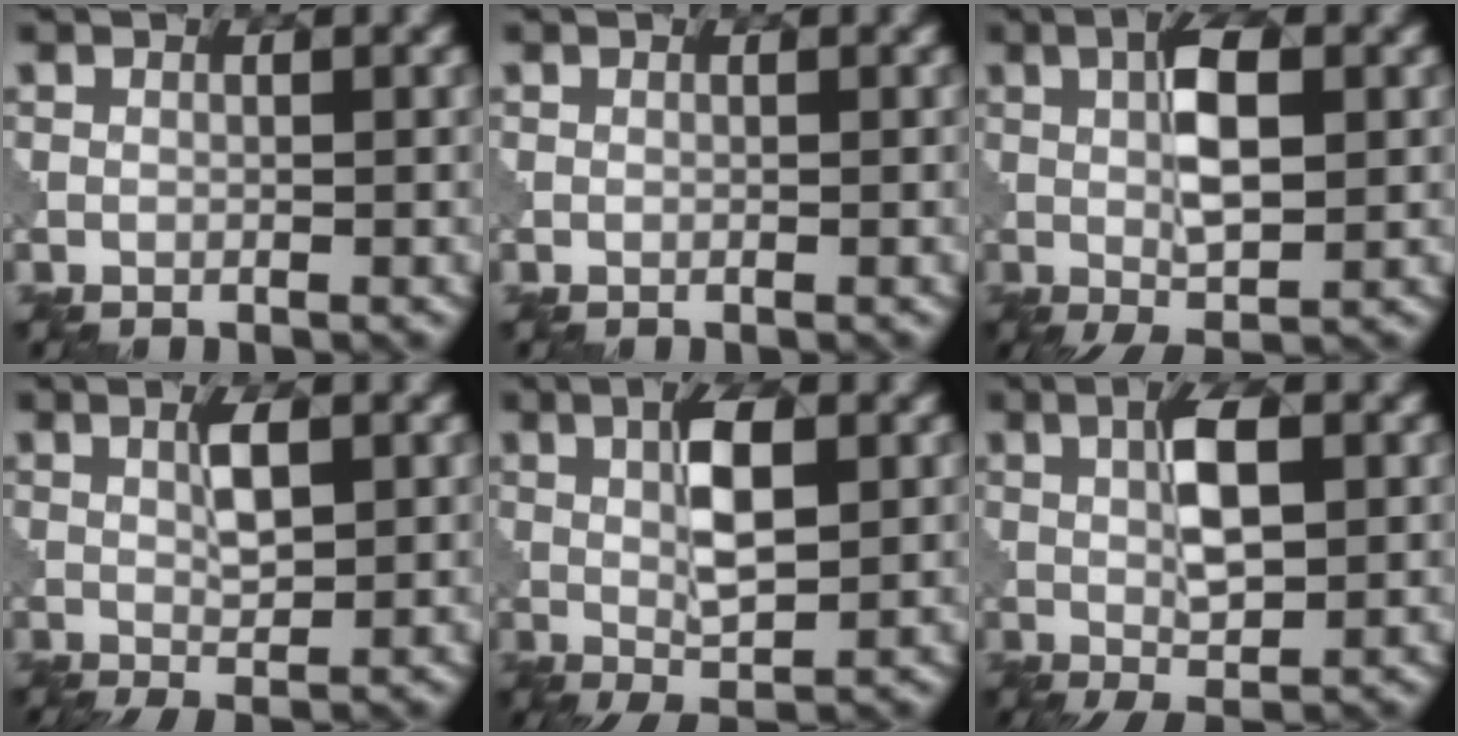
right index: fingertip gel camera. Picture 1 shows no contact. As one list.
[{"total": 0.0}, {"total": 5.6, "force": [0.5, 1.8, 5.3], "torque": [-0.093, 0.003, 0.007]}, {"total": 2.8, "force": [0.3, 0.6, 2.7], "torque": [-0.053, 0.002, 0.006]}, {"total": 5.1, "force": [0.7, 1.5, 4.8], "torque": [-0.086, 0.003, 0.012]}, {"total": 5.0, "force": [0.5, 1.5, 4.7], "torque": [-0.086, 0.003, 0.008]}]